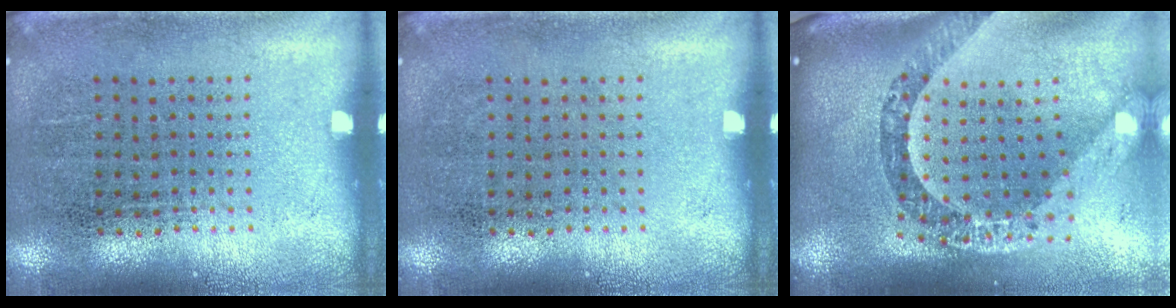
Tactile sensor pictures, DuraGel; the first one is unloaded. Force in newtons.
{"total": 0.0}
{"total": 3.7, "press": 2.6, "slide": 2.7}